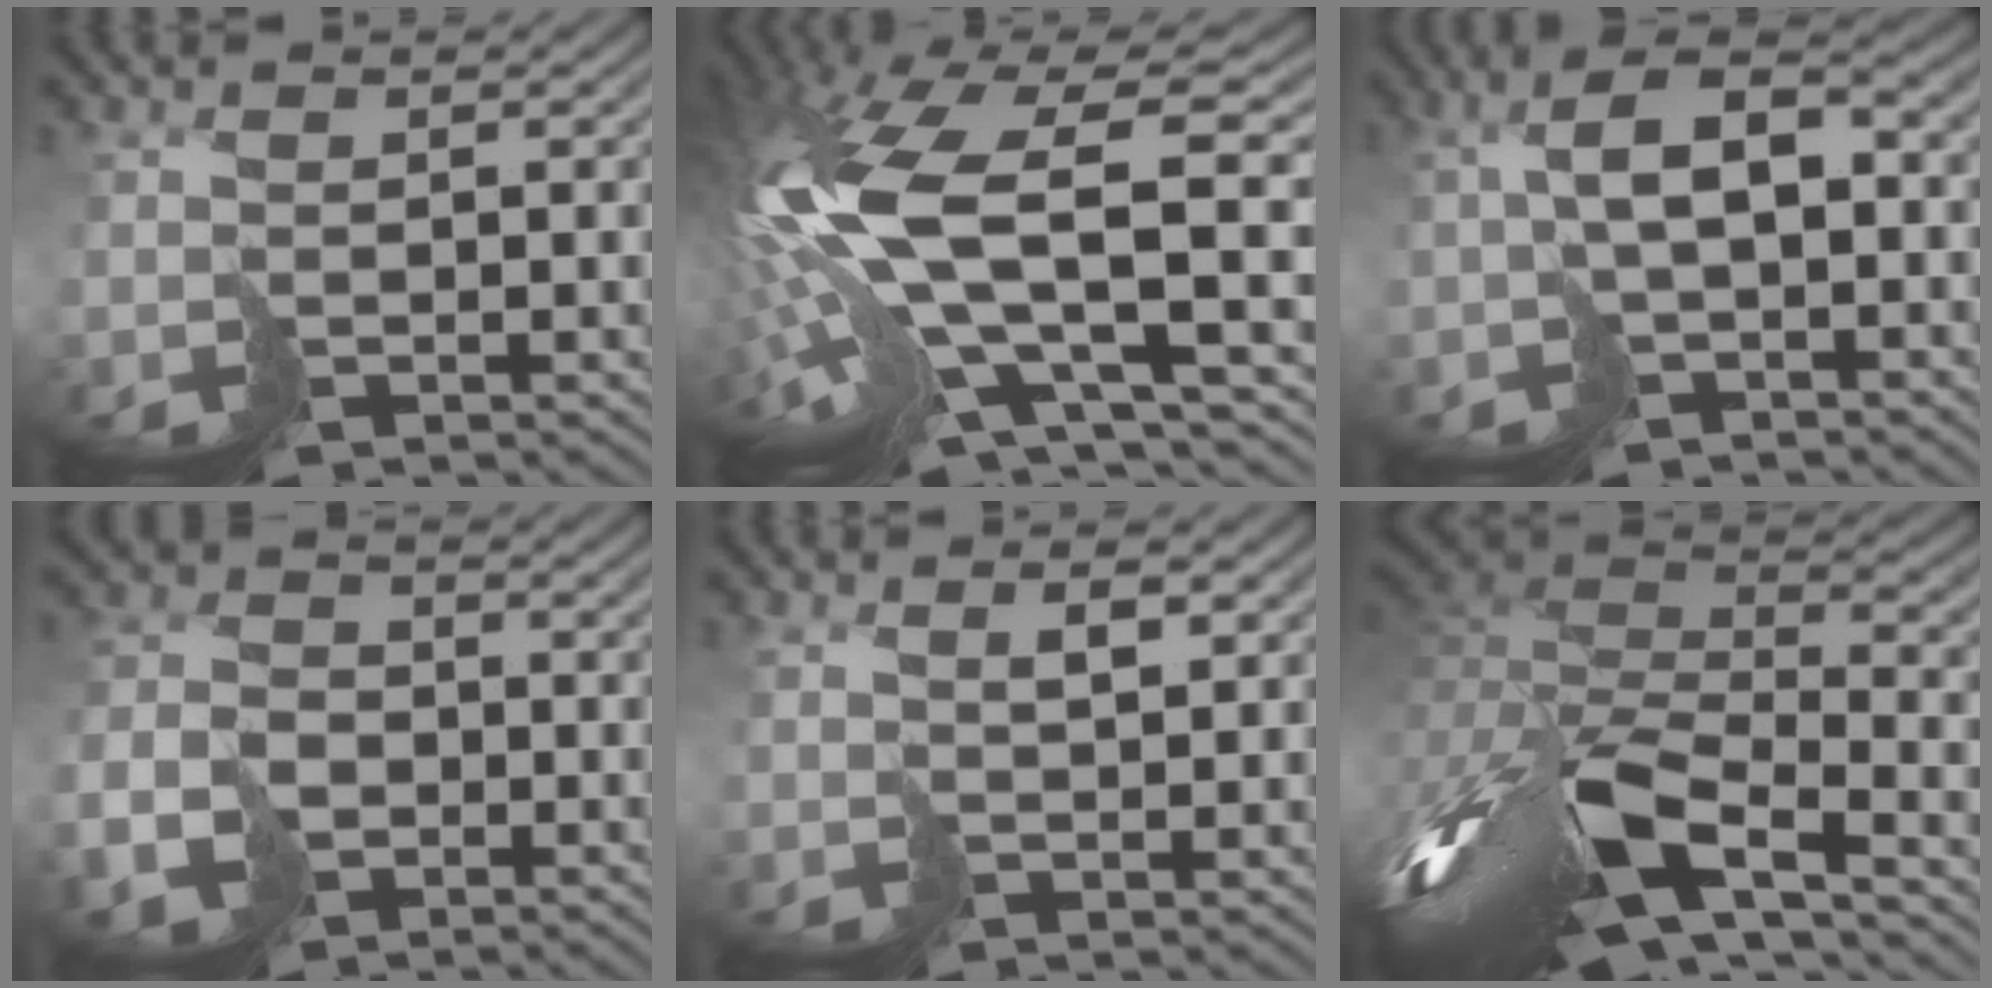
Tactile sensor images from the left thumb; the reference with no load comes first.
{"total": 20.1, "force": [0.2, 9.8, 17.6], "torque": [-0.385, -0.036, 0.017]}
{"total": 6.5, "force": [-0.4, 2.8, 5.9], "torque": [-0.116, 0.013, -0.007]}
{"total": 5.5, "force": [-2.6, 4.0, 2.7], "torque": [-0.074, -0.009, -0.053]}
{"total": 2.2, "force": [1.6, 0.4, 1.4], "torque": [-0.022, 0.003, 0.034]}
{"total": 15.4, "force": [-6.7, 6.8, 12.1], "torque": [-0.295, -0.016, -0.107]}